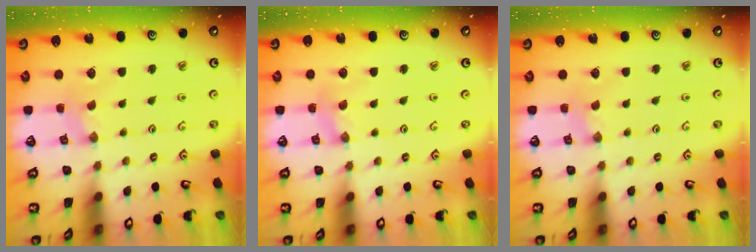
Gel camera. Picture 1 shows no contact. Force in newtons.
{"total": 1.4, "press": 1.3, "slide": 0.3}
{"total": 0.0}